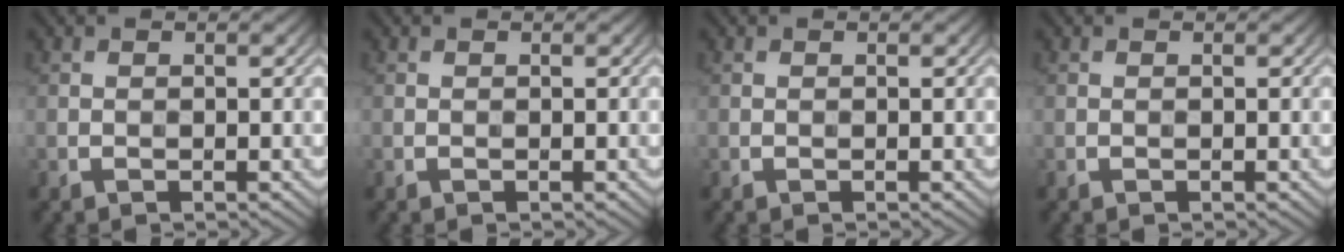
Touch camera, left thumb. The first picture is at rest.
{"total": 0.0}
{"total": 0.0}
{"total": 0.0}